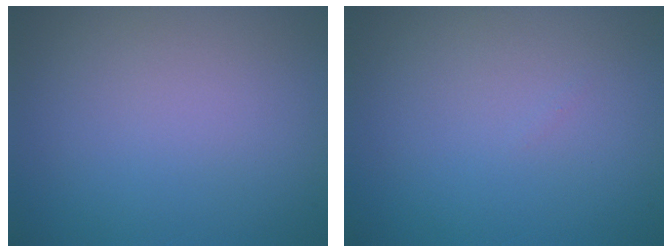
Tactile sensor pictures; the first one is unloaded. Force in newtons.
{"total": 0.0}